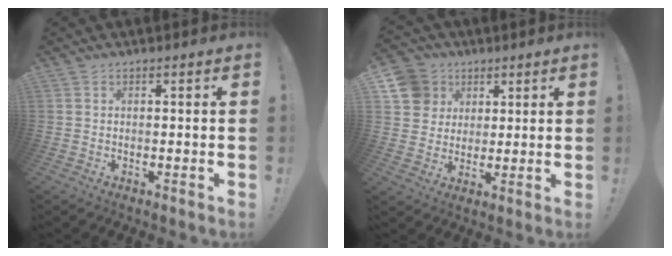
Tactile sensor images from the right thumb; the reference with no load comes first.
{"total": 10.8, "force": [4.1, 9.6, 2.9], "torque": [-0.035, -0.017, 0.086]}